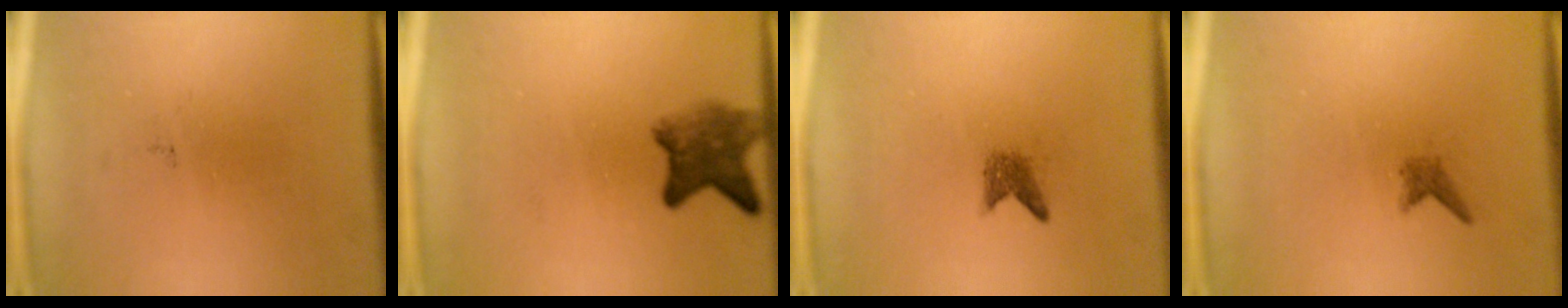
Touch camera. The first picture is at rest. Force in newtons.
{"total": 5.2}
{"total": 1.7}
{"total": 1.0}